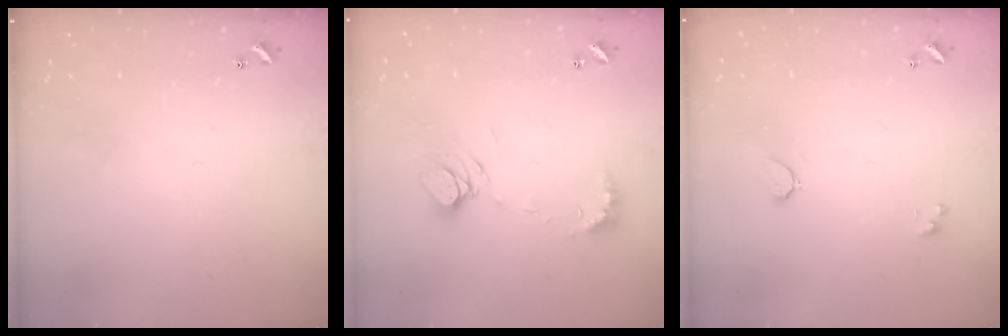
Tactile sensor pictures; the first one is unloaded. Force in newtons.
{"total": 8.4, "press": 8.4, "slide": 1.0}
{"total": 0.8, "press": 0.7, "slide": 0.4}